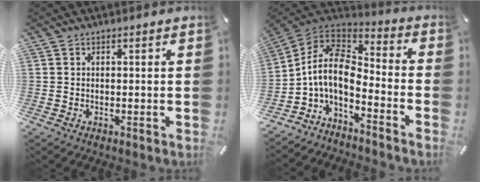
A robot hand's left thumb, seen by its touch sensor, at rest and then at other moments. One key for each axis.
{"total": 9.3, "fx": -3.0, "fy": 5.3, "fz": 7.1, "tx": -0.159, "ty": -0.010, "tz": -0.061}